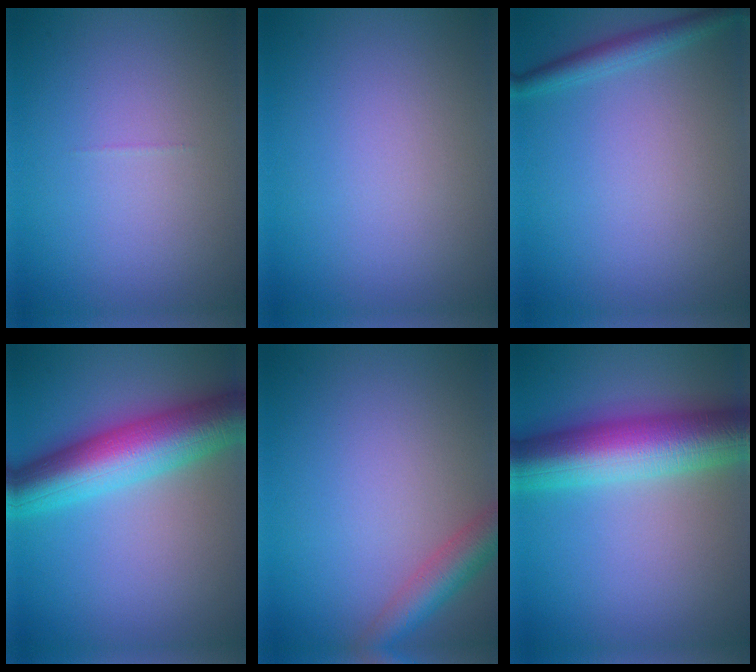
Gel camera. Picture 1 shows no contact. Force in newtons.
{"total": 0.0}
{"total": 2.1, "press": 2.1, "slide": 0.1}
{"total": 9.3, "press": 9.3, "slide": 0.3}
{"total": 3.5, "press": 3.5, "slide": 0.1}
{"total": 9.8, "press": 9.8, "slide": 0.1}